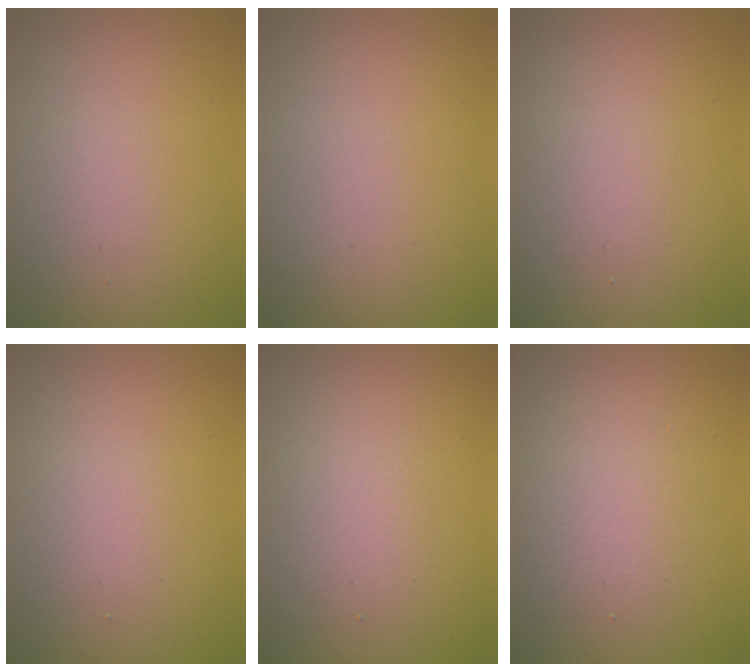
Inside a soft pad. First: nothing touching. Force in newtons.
{"total": 0.0}
{"total": 1.6, "press": 1.6, "slide": 0.1}
{"total": 1.5, "press": 1.5, "slide": 0.1}
{"total": 1.9, "press": 1.9, "slide": 0.1}
{"total": 2.7, "press": 2.7, "slide": 0.2}